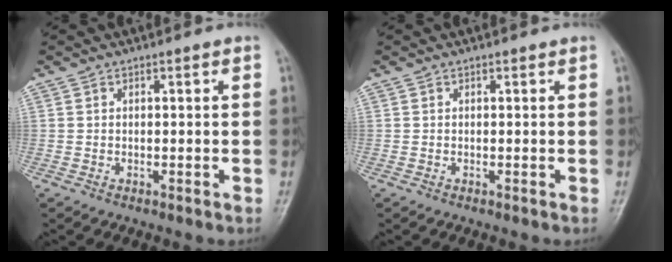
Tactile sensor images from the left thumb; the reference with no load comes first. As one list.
[{"total": 0.0}]